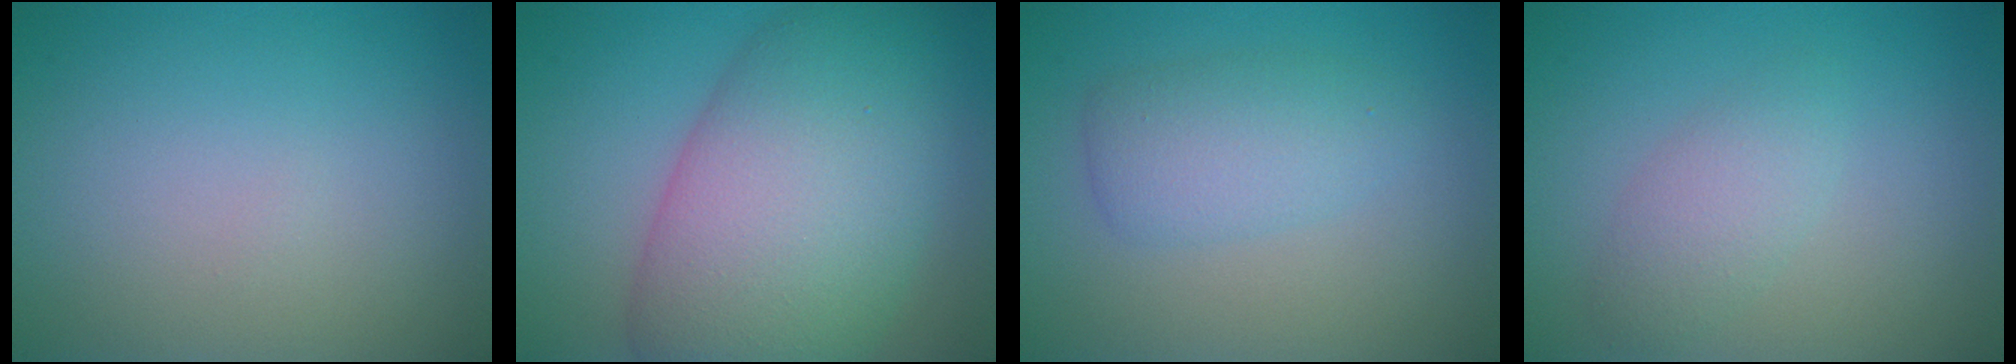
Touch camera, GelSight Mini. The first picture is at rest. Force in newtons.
{"total": 12.6, "press": 12.6, "slide": 0.5}
{"total": 3.2, "press": 3.2, "slide": 0.1}
{"total": 2.3, "press": 2.3, "slide": 0.1}